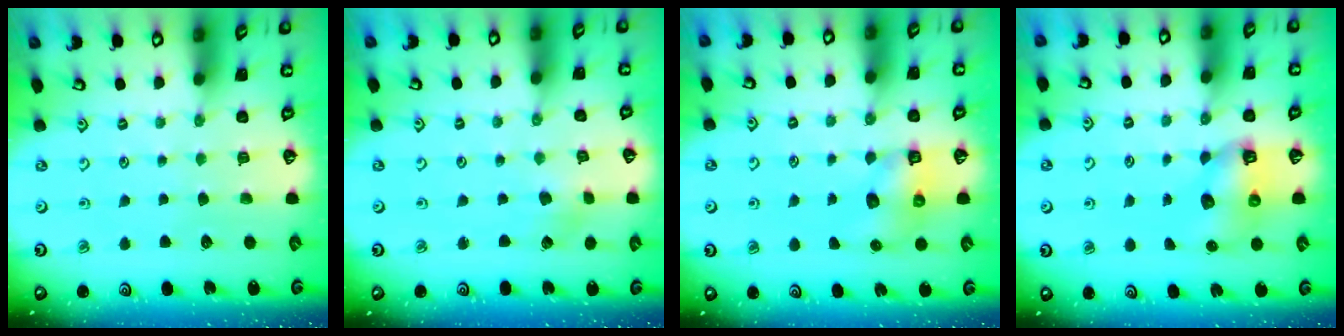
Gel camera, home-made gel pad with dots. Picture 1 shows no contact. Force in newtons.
{"total": 2.3, "press": 2.3, "slide": 0.3}
{"total": 6.5, "press": 6.5, "slide": 0.6}
{"total": 6.8, "press": 6.8, "slide": 0.9}